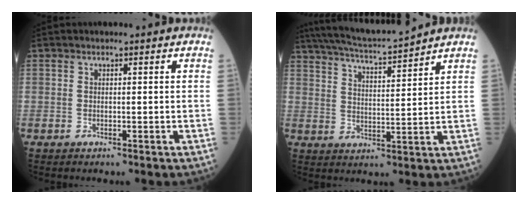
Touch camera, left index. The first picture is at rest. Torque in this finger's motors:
{"motor_torque": [0.82, -1.32, 0.04, 0.06]}